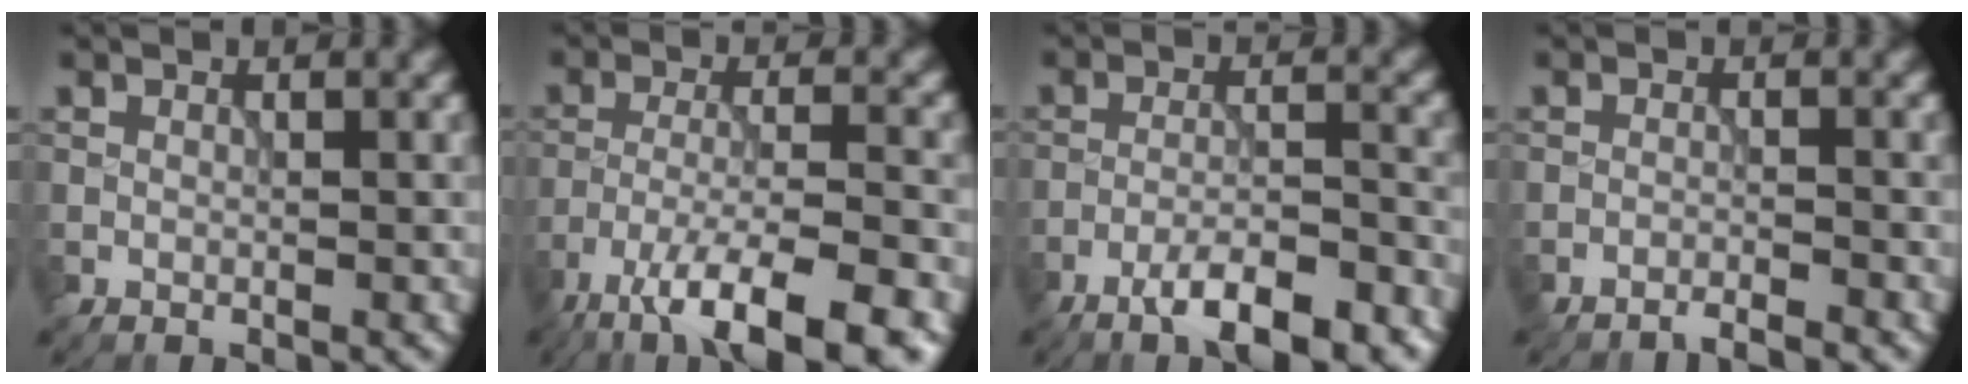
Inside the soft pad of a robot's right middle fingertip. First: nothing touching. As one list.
[{"total": 9.0, "force": [-6.0, 1.8, 6.5], "torque": [-0.107, -0.003, -0.104]}, {"total": 6.1, "force": [-4.2, 1.2, 4.3], "torque": [-0.069, 0.005, -0.068]}, {"total": 1.9, "force": [-1.7, 0.1, 0.8], "torque": [-0.005, 0.002, -0.037]}]